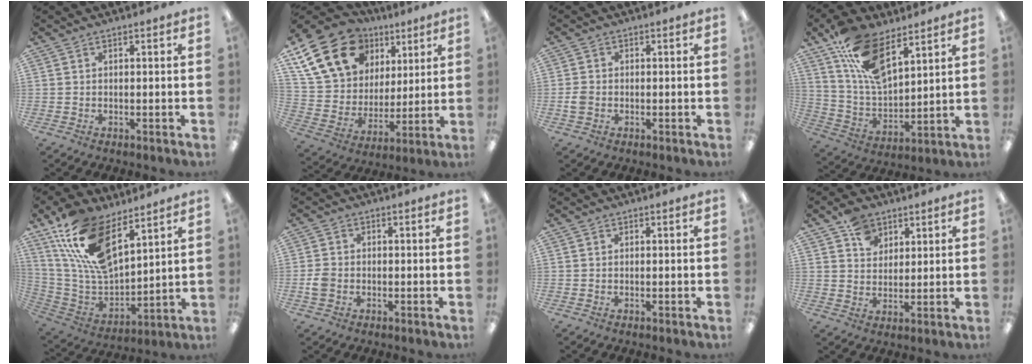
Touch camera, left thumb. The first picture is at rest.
{"total": 20.4, "force": [10.4, 14.8, 9.5], "torque": [-0.191, -0.030, 0.204]}
{"total": 2.7, "force": [-0.8, 2.1, 1.5], "torque": [-0.024, 0.006, -0.014]}
{"total": 16.4, "force": [9.6, 7.9, 10.7], "torque": [-0.204, -0.036, 0.177]}
{"total": 19.6, "force": [10.7, 9.7, 13.3], "torque": [-0.275, -0.047, 0.197]}
{"total": 3.3, "force": [-1.0, 2.6, 1.8], "torque": [-0.027, 0.007, -0.017]}
{"total": 0.0}
{"total": 7.1, "force": [4.4, 5.1, 2.2], "torque": [-0.039, -0.006, 0.082]}